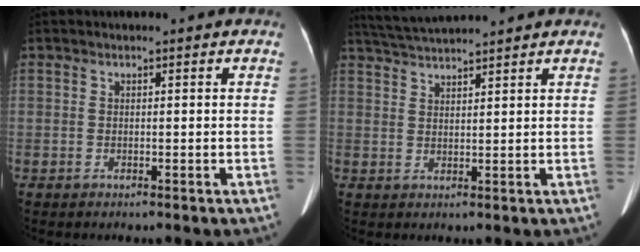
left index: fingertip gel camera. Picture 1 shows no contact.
{"total": 6.9, "force": [6.5, -0.8, 2.3], "torque": [-0.049, 0.028, 0.113]}